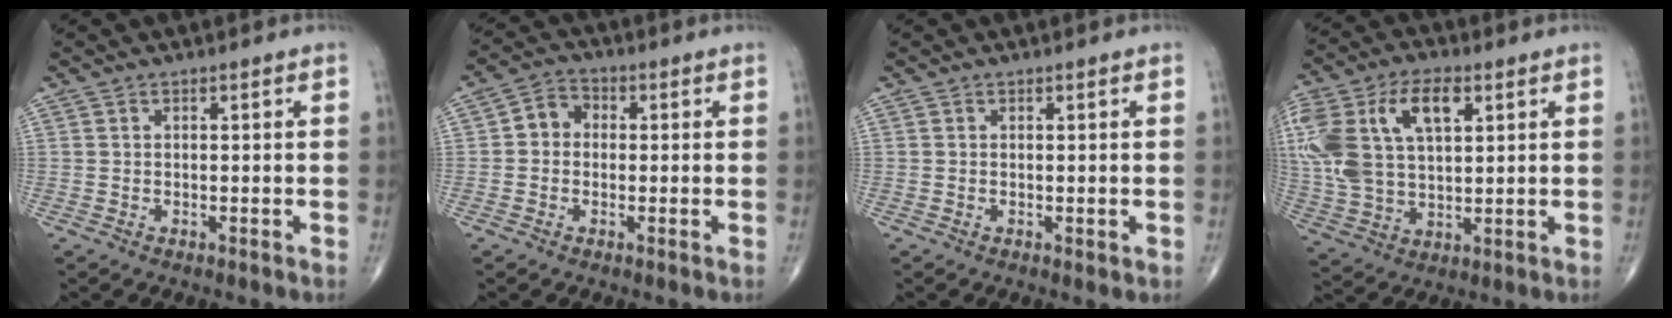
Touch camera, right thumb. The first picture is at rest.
{"total": 4.7, "force": [-0.1, 4.0, 2.4], "torque": [-0.025, 0.018, -0.013]}
{"total": 0.6, "force": [0.0, 0.3, 0.5], "torque": [-0.006, -0.002, 0.001]}
{"total": 19.7, "force": [6.1, 11.2, 15.1], "torque": [-0.329, 0.012, 0.115]}